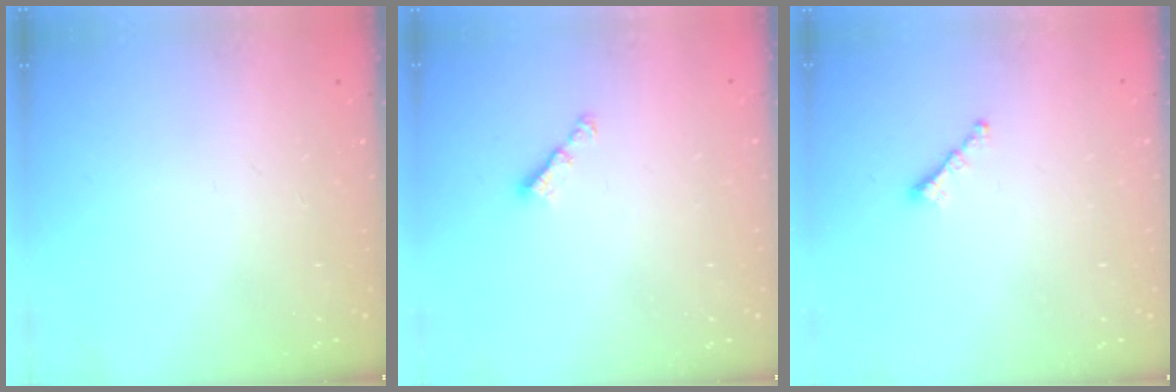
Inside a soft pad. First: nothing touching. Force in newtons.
{"total": 3.3, "press": 3.3, "slide": 0.4}
{"total": 1.6, "press": 1.5, "slide": 0.5}